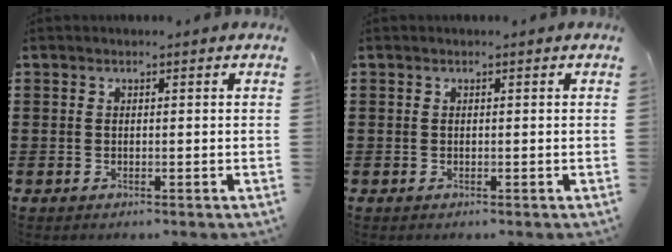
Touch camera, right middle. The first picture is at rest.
{"total": 0.0}